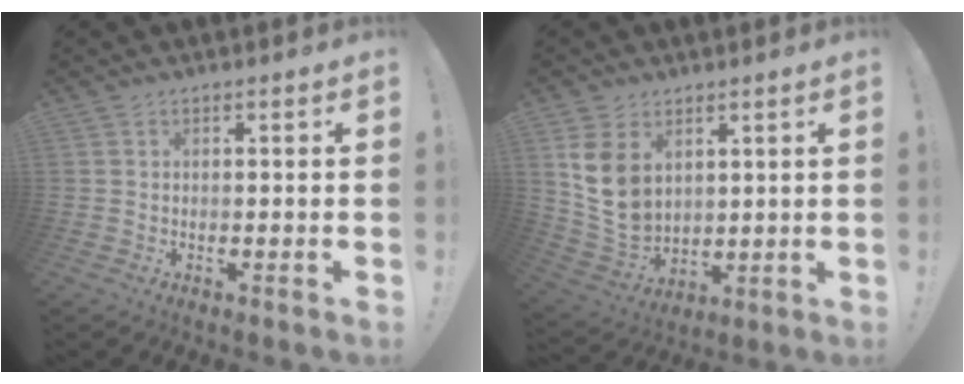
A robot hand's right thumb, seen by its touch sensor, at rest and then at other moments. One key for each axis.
{"total": 11.8, "fx": 4.6, "fy": 8.5, "fz": 6.8, "tx": -0.136, "ty": -0.029, "tz": 0.094}